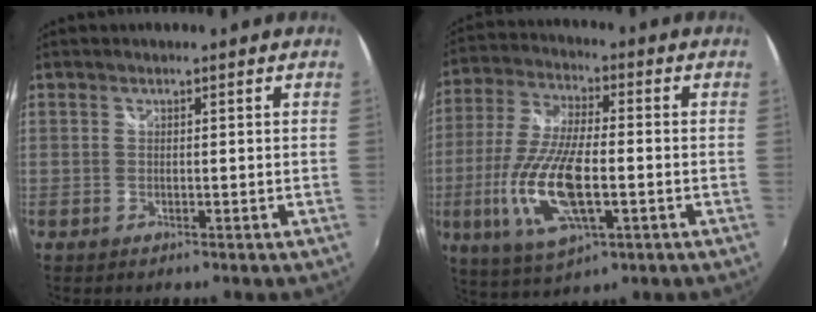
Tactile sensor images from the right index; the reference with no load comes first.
{"total": 16.2, "force": [-4.0, 5.7, 14.6], "torque": [-0.312, -0.014, -0.074]}